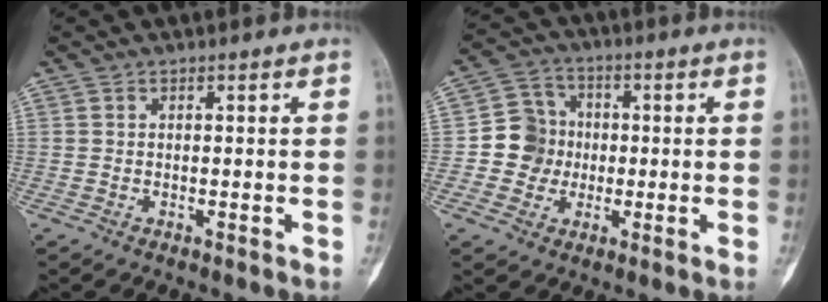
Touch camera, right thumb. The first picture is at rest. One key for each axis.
{"total": 8.4, "fx": -0.8, "fy": 8.0, "fz": 2.4, "tx": -0.001, "ty": 0.017, "tz": -0.023}